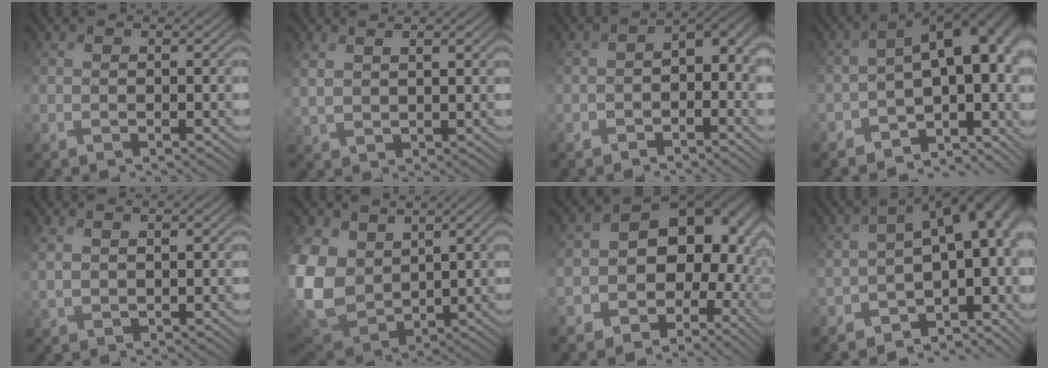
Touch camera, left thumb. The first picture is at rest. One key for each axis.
{"total": 2.9, "fx": 2.3, "fy": 1.0, "fz": 1.4, "tx": -0.035, "ty": 0.005, "tz": 0.052}
{"total": 4.3, "fx": -0.9, "fy": 2.5, "fz": 3.3, "tx": -0.045, "ty": -0.004, "tz": -0.019}
{"total": 15.0, "fx": -2.7, "fy": 8.2, "fz": 12.3, "tx": -0.169, "ty": -0.031, "tz": 0.005}
{"total": 2.1, "fx": 1.8, "fy": 0.6, "fz": 0.9, "tx": -0.023, "ty": 0.005, "tz": 0.041}
{"total": 12.0, "fx": 3.2, "fy": 8.8, "fz": 7.5, "tx": -0.229, "ty": 0.004, "tz": 0.060}
{"total": 13.1, "fx": -1.7, "fy": 10.1, "fz": 8.1, "tx": -0.117, "ty": -0.029, "tz": -0.015}
{"total": 14.1, "fx": -1.8, "fy": 7.7, "fz": 11.8, "tx": -0.166, "ty": -0.036, "tz": 0.026}